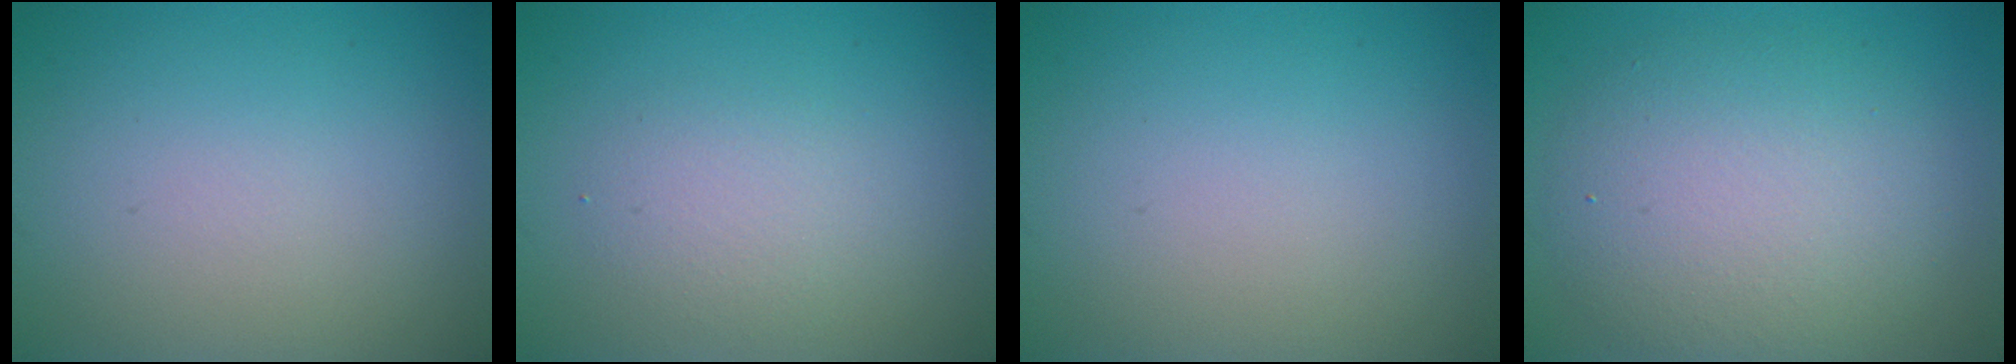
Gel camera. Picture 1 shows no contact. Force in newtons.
{"total": 2.2, "press": 2.2, "slide": 0.1}
{"total": 0.0}
{"total": 7.0, "press": 7.0, "slide": 0.2}